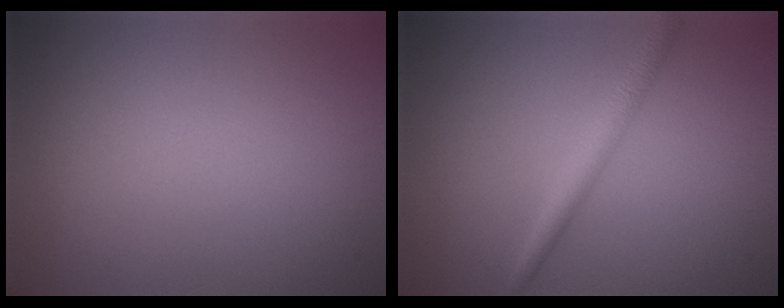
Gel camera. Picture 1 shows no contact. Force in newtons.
{"total": 2.3, "press": 2.3, "slide": 0.0}